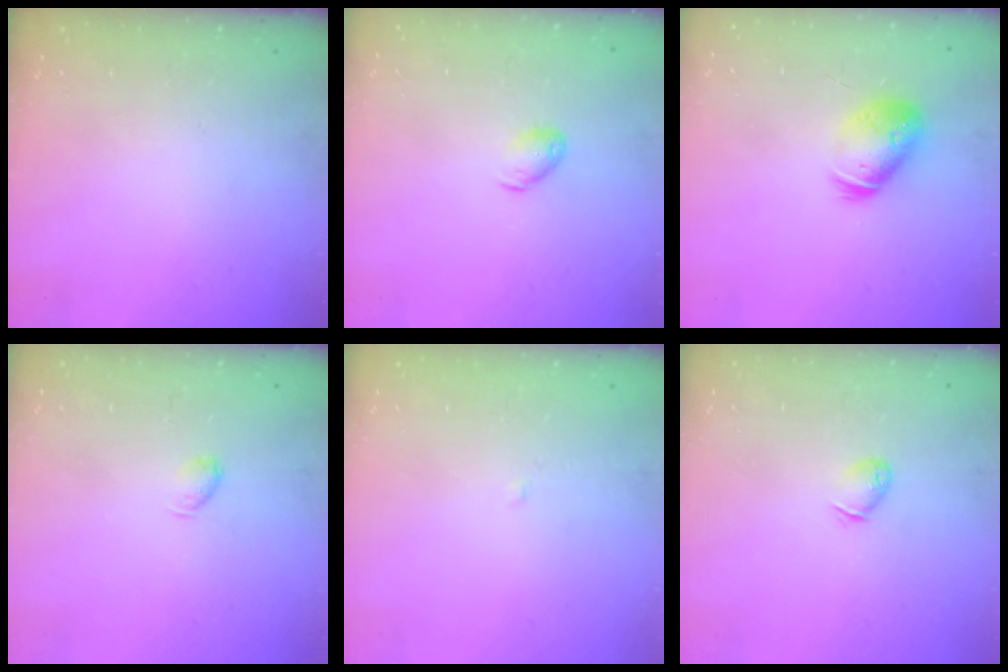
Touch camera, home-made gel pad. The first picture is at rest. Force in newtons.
{"total": 5.6, "press": 5.6, "slide": 0.5}
{"total": 12.3, "press": 12.2, "slide": 1.9}
{"total": 3.2, "press": 3.1, "slide": 0.6}
{"total": 1.9, "press": 1.9, "slide": 0.3}
{"total": 3.5, "press": 3.4, "slide": 0.7}